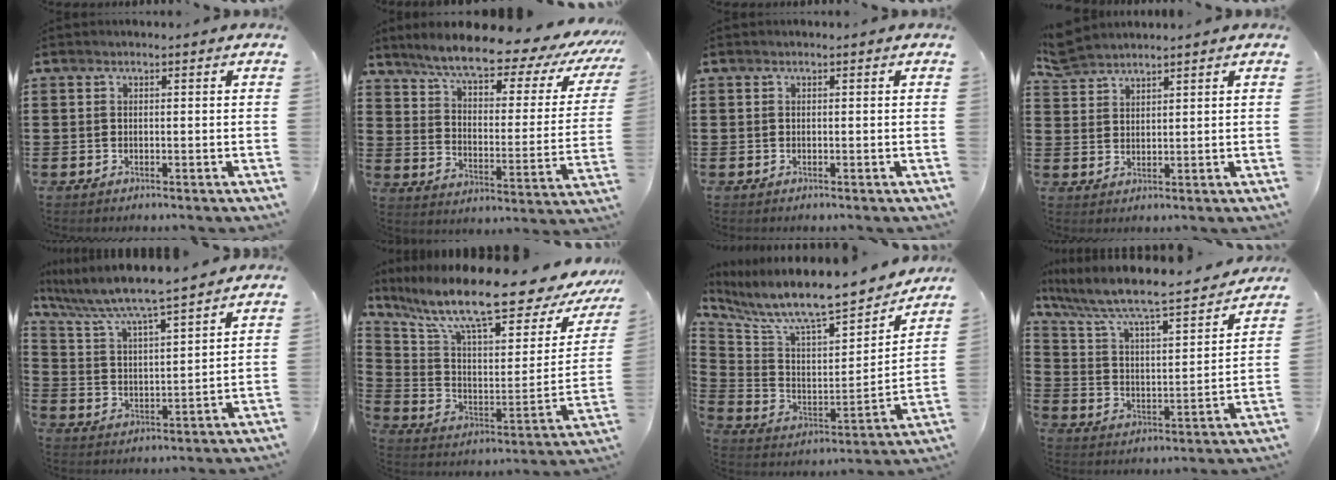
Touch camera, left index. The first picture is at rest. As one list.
[{"total": 8.2, "force": [6.7, 0.6, 4.8], "torque": [-0.111, -0.043, 0.105]}, {"total": 0.0}, {"total": 3.6, "force": [3.5, 0.6, 0.7], "torque": [-0.024, -0.005, 0.068]}, {"total": 6.0, "force": [5.5, -0.2, 2.5], "torque": [-0.075, -0.038, 0.087]}, {"total": 14.4, "force": [10.7, 2.1, 9.4], "torque": [-0.193, -0.076, 0.173]}, {"total": 9.4, "force": [8.3, 1.5, 4.0], "torque": [-0.108, -0.072, 0.139]}, {"total": 6.6, "force": [5.6, 0.9, 3.4], "torque": [-0.095, -0.047, 0.085]}]